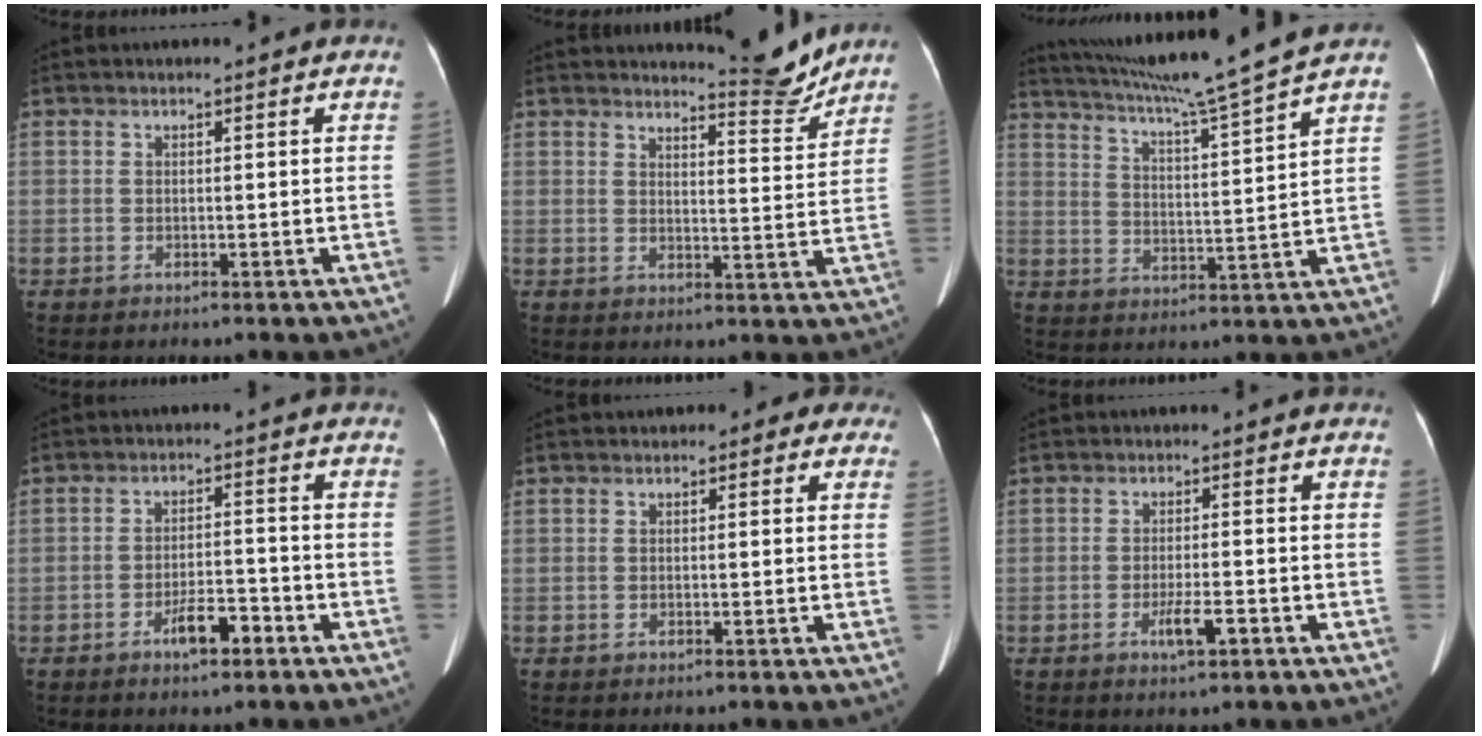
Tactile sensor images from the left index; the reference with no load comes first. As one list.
[{"total": 5.8, "force": [5.8, -0.3, 0.4], "torque": [-0.015, -0.036, 0.073]}, {"total": 15.7, "force": [13.7, -2.7, 7.2], "torque": [-0.126, -0.023, 0.204]}, {"total": 4.7, "force": [-3.0, 1.3, 3.3], "torque": [-0.061, 0.003, -0.050]}, {"total": 1.9, "force": [0.7, 1.4, 1.0], "torque": [0.001, 0.013, -0.003]}, {"total": 3.3, "force": [-1.7, 0.4, 2.8], "torque": [-0.052, -0.003, -0.029]}]